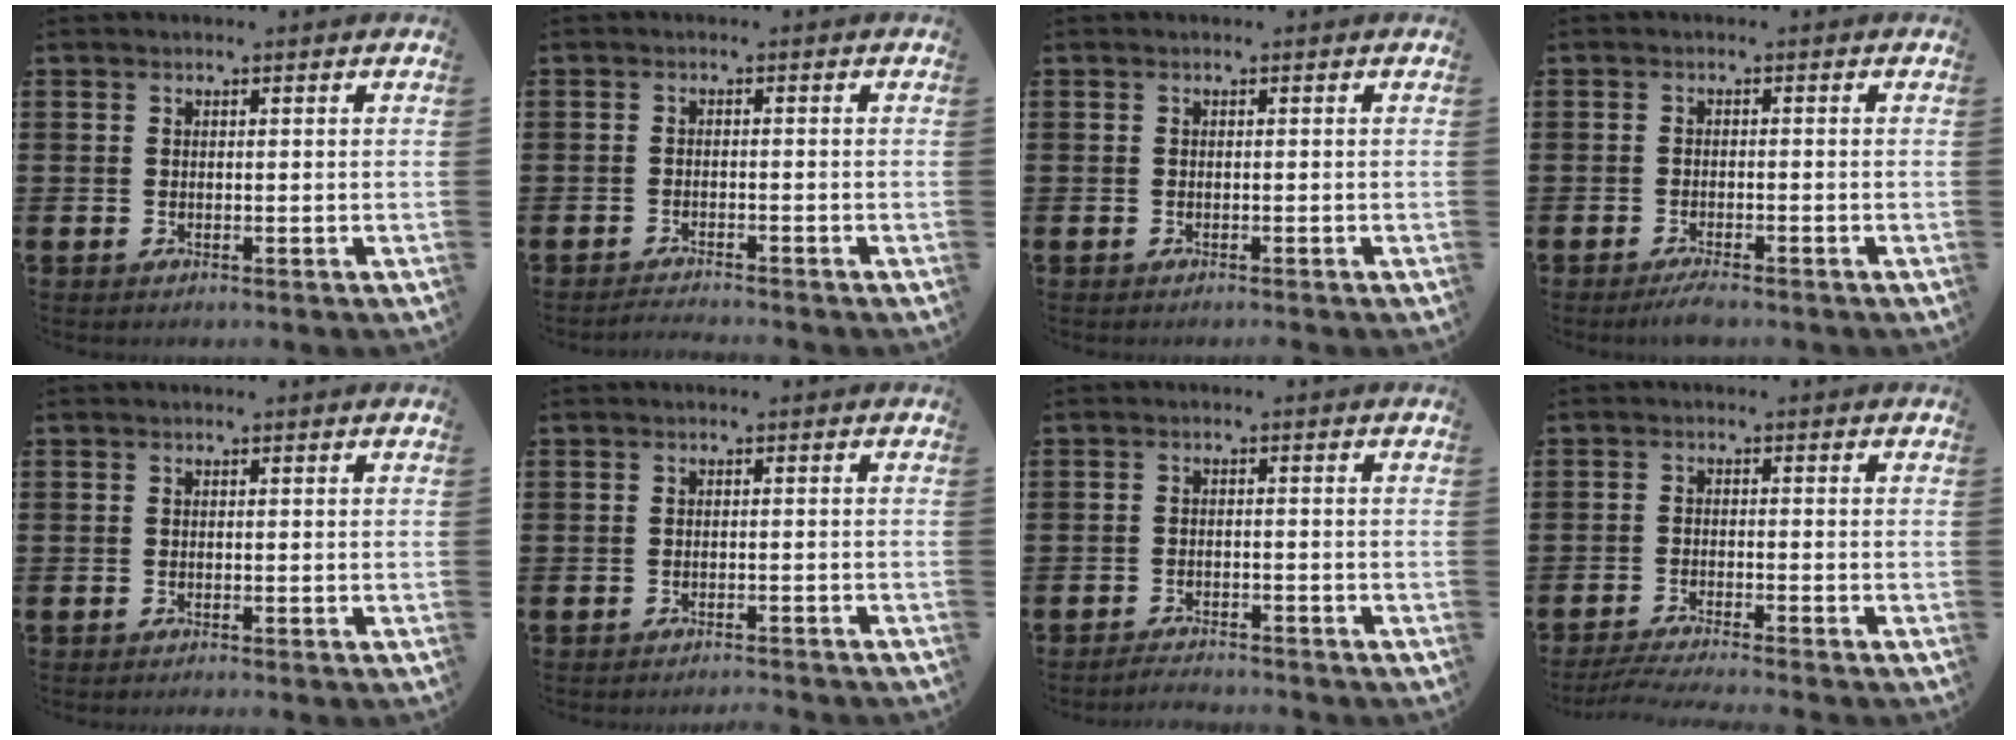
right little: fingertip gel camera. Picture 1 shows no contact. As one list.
[{"total": 1.2, "force": [-1.2, -0.1, 0.2], "torque": [-0.005, 0.001, -0.023]}, {"total": 0.0}, {"total": 1.7, "force": [-1.5, 0.1, 0.9], "torque": [-0.018, 0.003, -0.028]}, {"total": 0.0}, {"total": 1.0, "force": [-1.0, -0.2, 0.0], "torque": [-0.001, 0.001, -0.021]}, {"total": 2.0, "force": [-2.0, -0.1, 0.0], "torque": [-0.004, 0.004, -0.042]}, {"total": 2.5, "force": [-2.2, -0.2, 1.2], "torque": [-0.018, 0.000, -0.041]}]